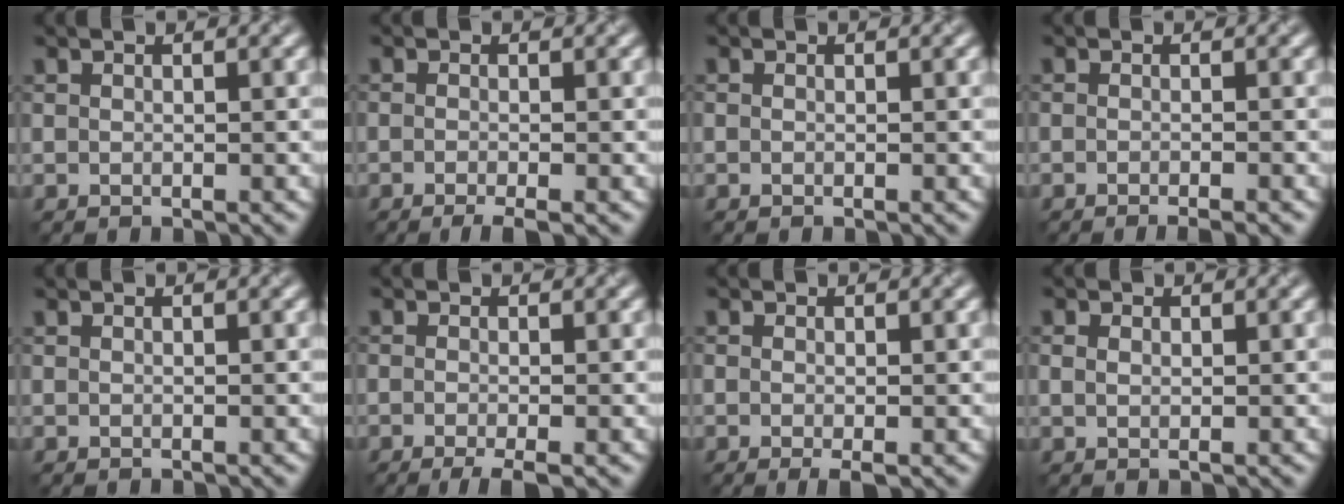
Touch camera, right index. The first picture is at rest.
{"total": 2.0, "force": [-1.2, 0.2, 1.5], "torque": [-0.023, 0.000, -0.015]}
{"total": 0.0}
{"total": 2.0, "force": [-1.2, 0.6, 1.6], "torque": [-0.005, 0.001, -0.013]}
{"total": 0.0}
{"total": 2.3, "force": [-1.4, 0.2, 1.8], "torque": [-0.027, 0.000, -0.016]}
{"total": 1.2, "force": [-0.7, 0.0, 1.0], "torque": [-0.014, 0.000, -0.003]}
{"total": 0.6, "force": [-0.1, 0.4, 0.4], "torque": [-0.005, 0.008, 0.009]}